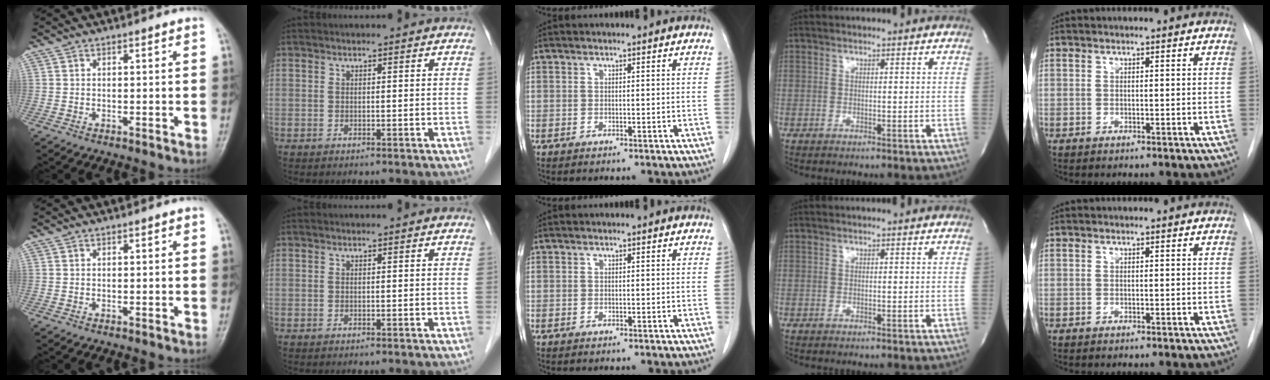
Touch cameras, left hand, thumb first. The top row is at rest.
{}